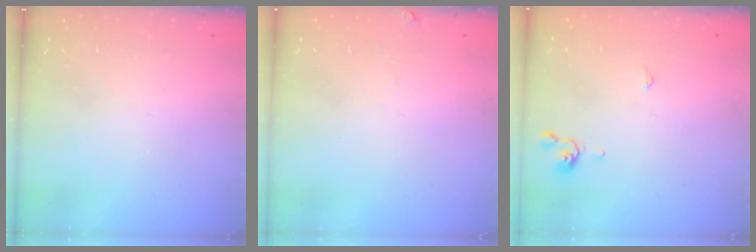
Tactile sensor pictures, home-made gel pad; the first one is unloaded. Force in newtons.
{"total": 1.3, "press": 1.2, "slide": 0.5}
{"total": 0.0}